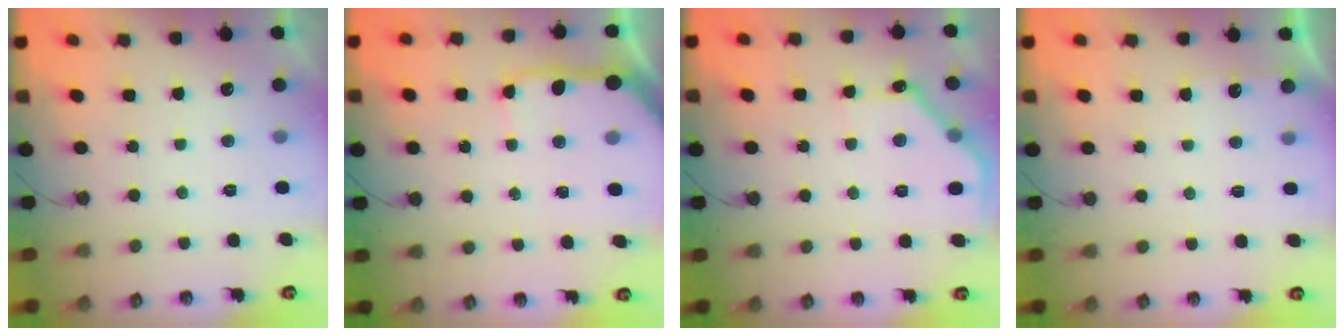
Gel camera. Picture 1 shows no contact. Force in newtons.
{"total": 11.5, "press": 11.5, "slide": 1.3}
{"total": 11.9, "press": 11.9, "slide": 0.6}
{"total": 2.5, "press": 2.5, "slide": 0.4}